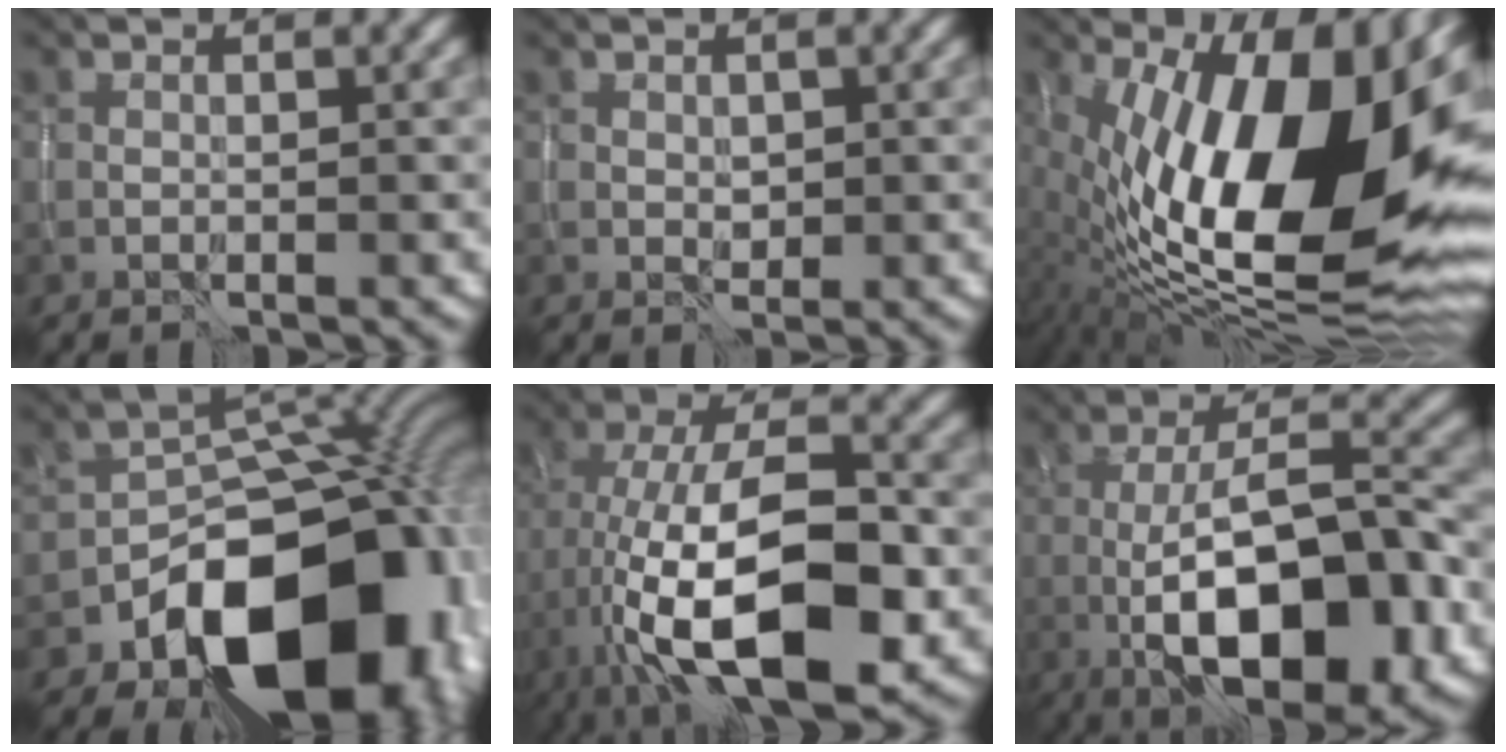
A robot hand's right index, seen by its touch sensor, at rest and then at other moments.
{"total": 1.0, "force": [0.2, 0.8, 0.5], "torque": [-0.011, -0.002, 0.007]}
{"total": 19.6, "force": [2.7, 9.4, 16.9], "torque": [-0.267, 0.003, 0.047]}
{"total": 15.6, "force": [-7.0, 10.0, 9.6], "torque": [-0.098, -0.003, -0.115]}
{"total": 14.9, "force": [-4.7, 6.2, 12.7], "torque": [-0.214, 0.011, -0.086]}
{"total": 11.8, "force": [-3.7, 4.1, 10.5], "torque": [-0.165, 0.009, -0.063]}